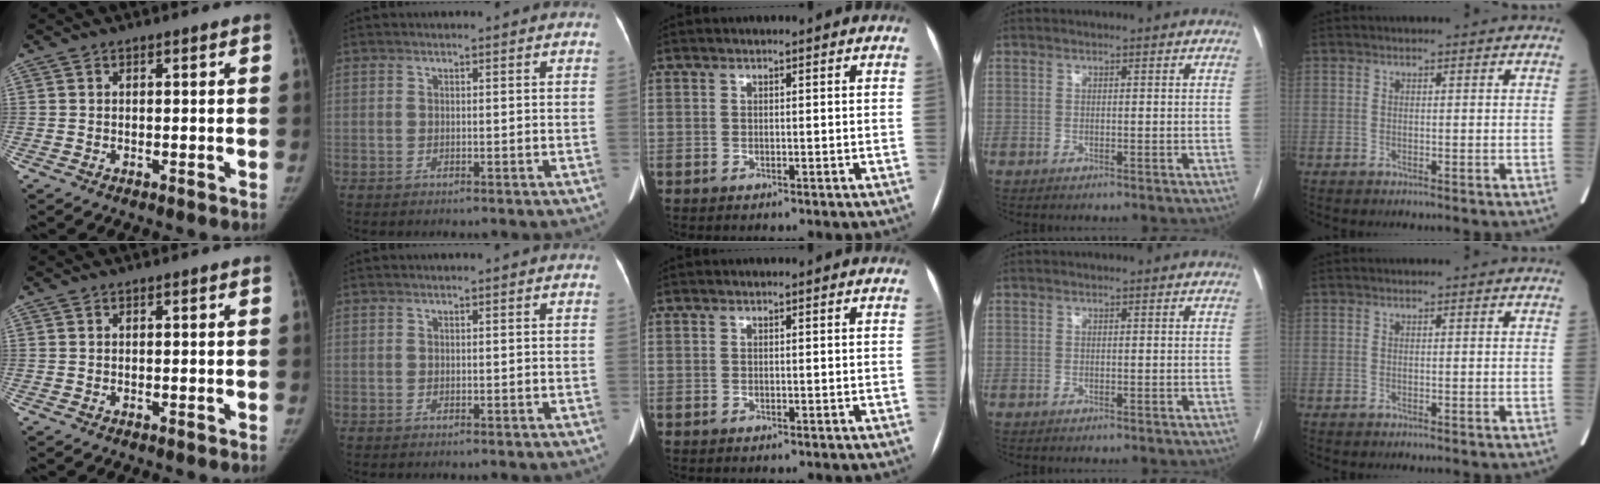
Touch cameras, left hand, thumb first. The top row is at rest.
{}